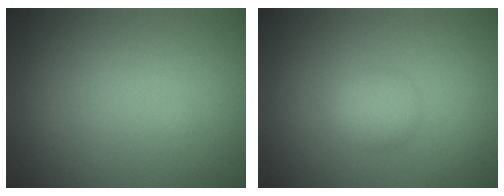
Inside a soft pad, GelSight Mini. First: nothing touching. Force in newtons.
{"total": 2.1, "press": 2.1, "slide": 0.1}